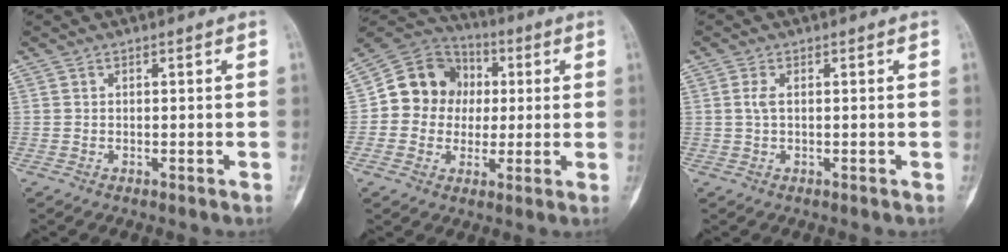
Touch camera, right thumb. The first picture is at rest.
{"total": 13.2, "force": [0.8, 12.0, 5.4], "torque": [-0.053, 0.024, 0.007]}
{"total": 1.7, "force": [0.3, 0.6, 1.5], "torque": [-0.042, 0.003, 0.008]}